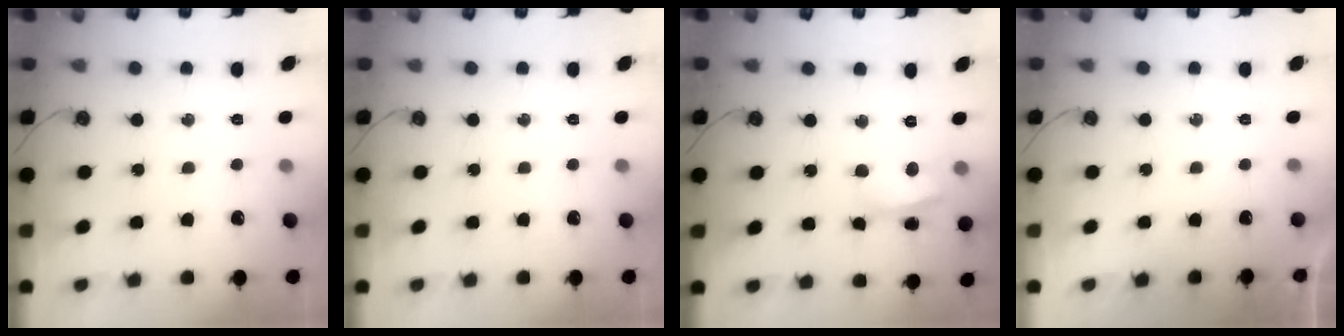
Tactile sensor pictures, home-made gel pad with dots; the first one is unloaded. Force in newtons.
{"total": 0.0}
{"total": 6.5, "press": 6.3, "slide": 1.6}
{"total": 0.0}